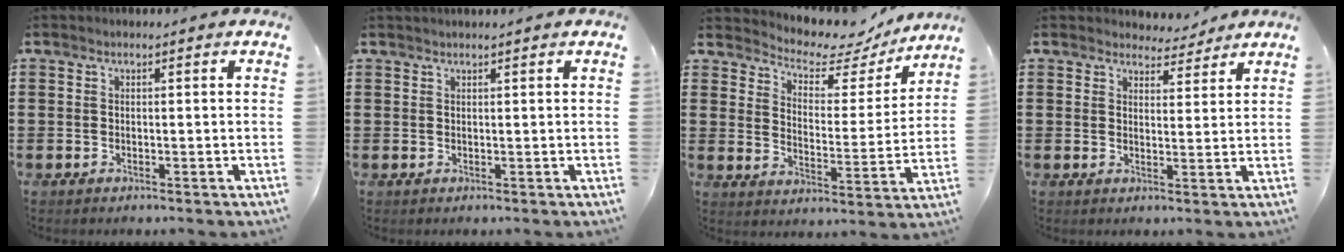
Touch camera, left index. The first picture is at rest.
{"total": 0.6, "force": [0.6, -0.1, 0.2], "torque": [-0.005, -0.003, 0.012]}
{"total": 4.8, "force": [4.2, 1.8, 1.1], "torque": [-0.045, -0.036, 0.064]}
{"total": 3.6, "force": [3.3, 1.2, 0.6], "torque": [-0.013, -0.009, 0.061]}